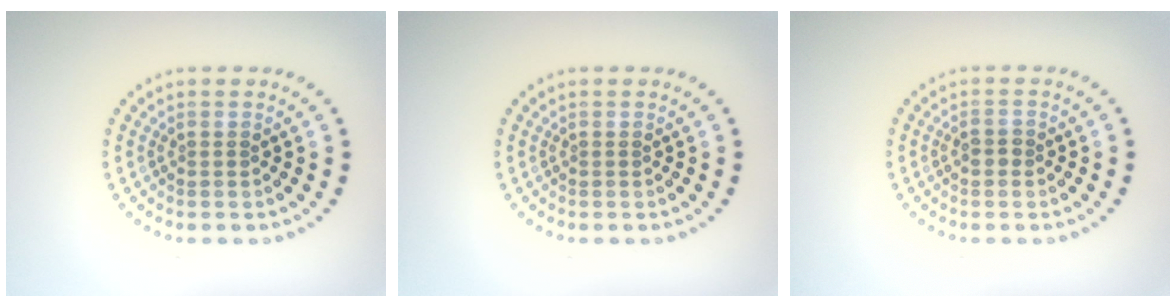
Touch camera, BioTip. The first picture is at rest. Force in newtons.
{"total": 0.0}
{"total": 1.2, "press": 1.1, "slide": 0.2}